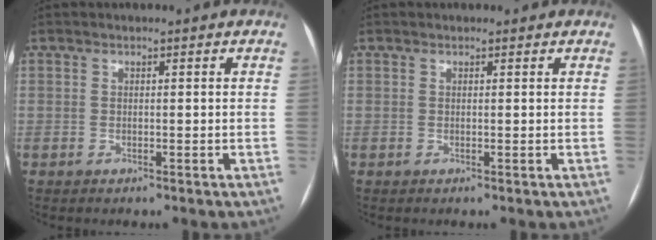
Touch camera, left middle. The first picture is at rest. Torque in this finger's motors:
{"motor_torque": [0.00, 0.00, 0.00, 0.01]}